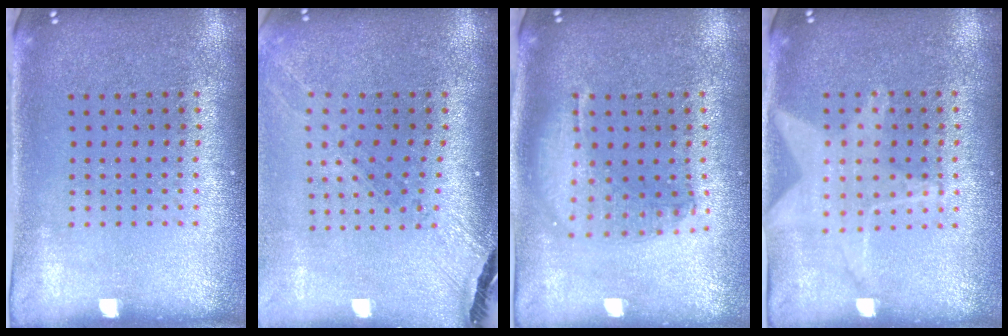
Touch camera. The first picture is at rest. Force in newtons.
{"total": 1.5, "press": 1.5, "slide": 0.4}
{"total": 1.6, "press": 1.4, "slide": 0.7}
{"total": 1.2, "press": 1.2, "slide": 0.3}